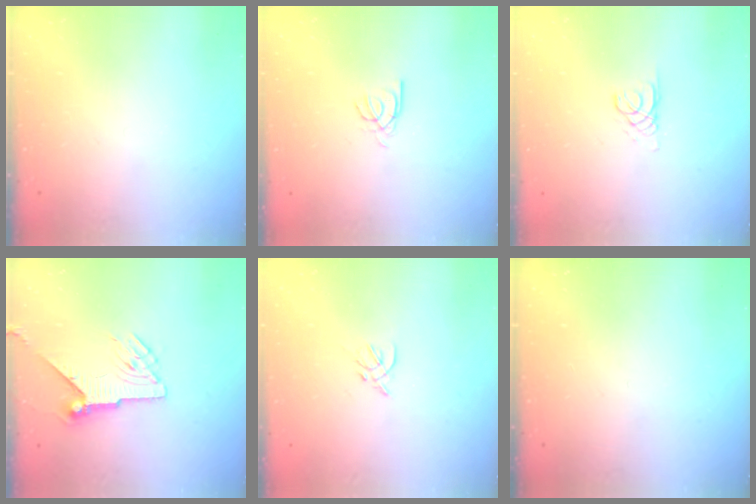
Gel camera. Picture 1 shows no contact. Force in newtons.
{"total": 2.2, "press": 2.2, "slide": 0.2}
{"total": 1.1, "press": 1.1, "slide": 0.1}
{"total": 7.3, "press": 7.3, "slide": 0.7}
{"total": 3.2, "press": 3.1, "slide": 0.7}
{"total": 0.0}